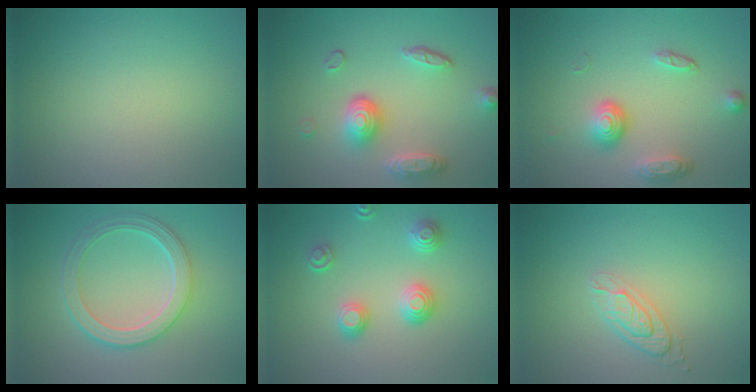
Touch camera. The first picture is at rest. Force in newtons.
{"total": 4.9, "press": 3.7, "slide": 3.2}
{"total": 3.9, "press": 2.9, "slide": 2.7}
{"total": 5.4, "press": 4.0, "slide": 3.6}
{"total": 3.2, "press": 2.8, "slide": 1.5}
{"total": 3.0, "press": 2.2, "slide": 2.1}